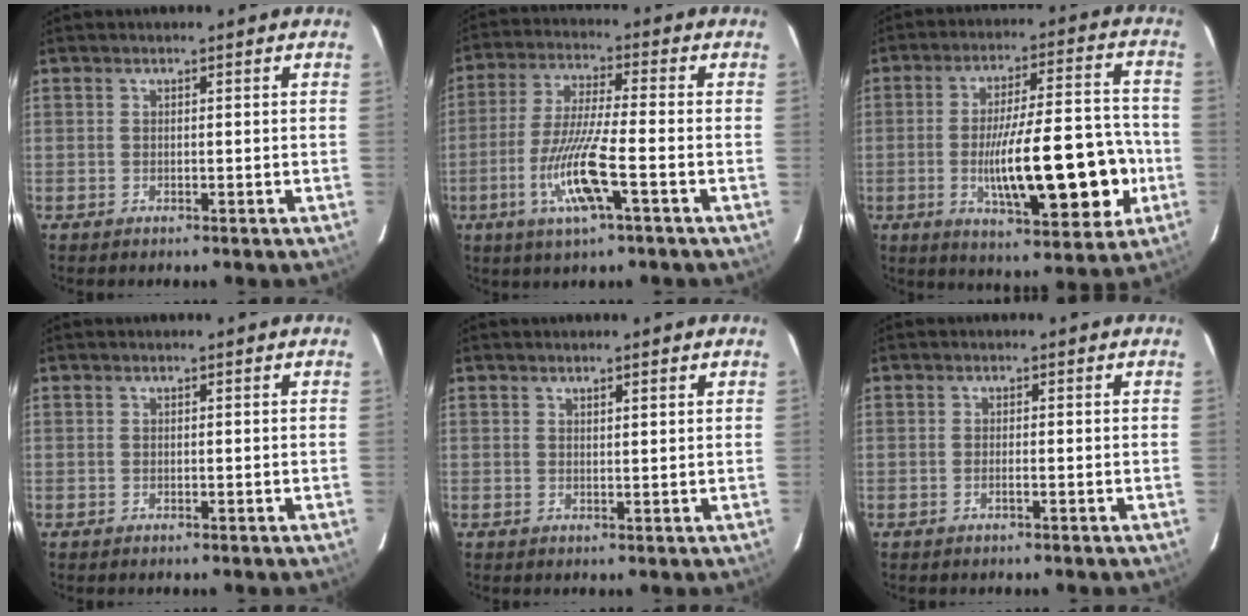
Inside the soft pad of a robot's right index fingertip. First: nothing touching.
{"total": 11.0, "force": [-3.9, 0.4, 10.2], "torque": [-0.206, -0.014, -0.076]}
{"total": 18.3, "force": [-4.1, 4.0, 17.4], "torque": [-0.281, 0.008, -0.054]}
{"total": 0.0}
{"total": 1.5, "force": [1.2, 0.0, 0.9], "torque": [-0.017, 0.004, 0.020]}
{"total": 0.8, "force": [-0.3, 0.0, 0.7], "torque": [-0.017, 0.000, -0.006]}